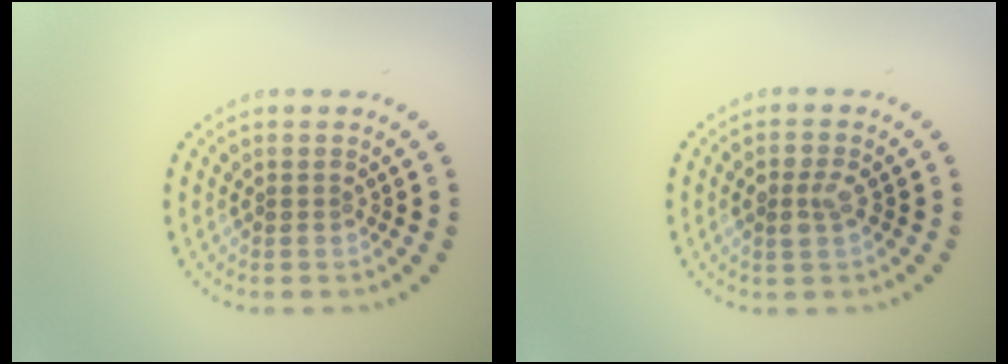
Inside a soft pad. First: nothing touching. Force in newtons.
{"total": 2.0, "press": 1.9, "slide": 0.3}